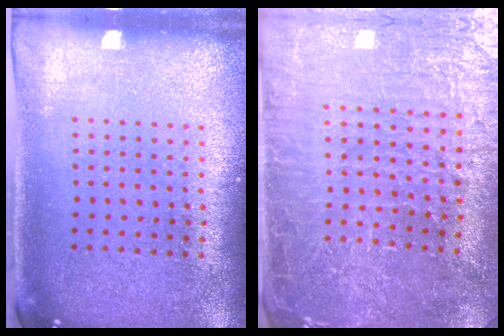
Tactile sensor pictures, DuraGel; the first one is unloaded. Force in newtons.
{"total": 3.6, "press": 3.6, "slide": 0.5}